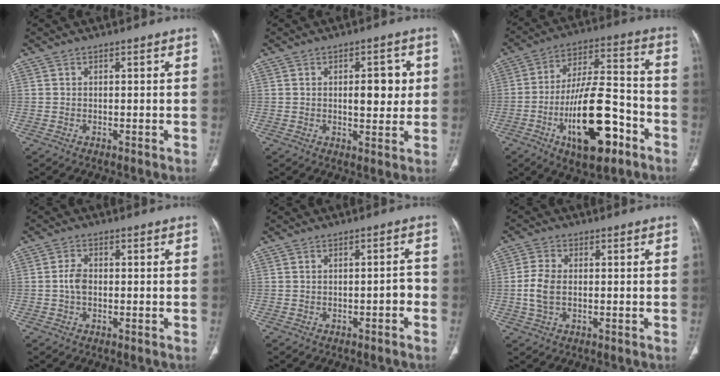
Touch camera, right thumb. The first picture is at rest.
{"total": 6.8, "force": [1.0, 3.3, 5.9], "torque": [-0.060, -0.004, 0.014]}
{"total": 20.1, "force": [-8.3, 8.2, 16.4], "torque": [-0.257, 0.048, -0.127]}
{"total": 2.8, "force": [-0.4, 1.8, 2.2], "torque": [-0.041, 0.006, -0.012]}
{"total": 2.3, "force": [-1.1, 1.0, 1.7], "torque": [-0.019, 0.017, -0.017]}
{"total": 5.4, "force": [-0.4, 3.4, 4.2], "torque": [-0.093, 0.009, -0.009]}